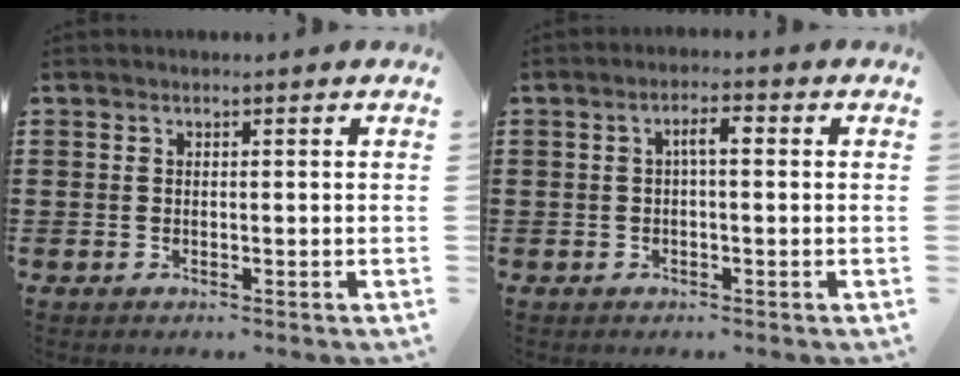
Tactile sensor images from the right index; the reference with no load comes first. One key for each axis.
{"total": 2.7, "fx": 0.0, "fy": 0.7, "fz": 2.6, "tx": -0.050, "ty": 0.008, "tz": -0.003}